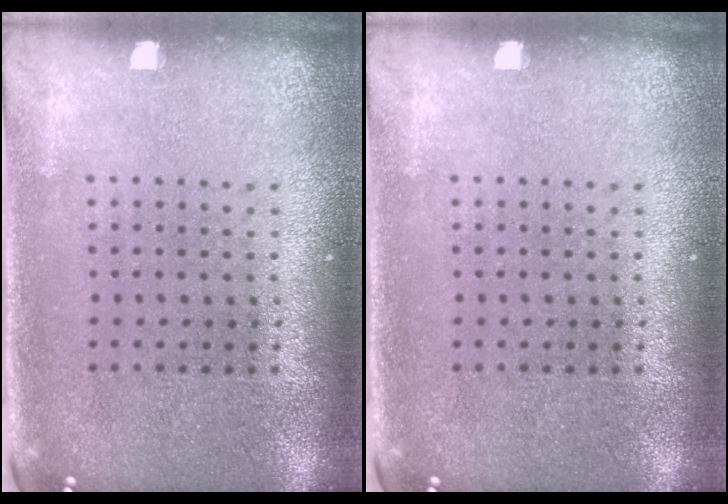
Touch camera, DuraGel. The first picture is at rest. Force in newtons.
{"total": 0.0}